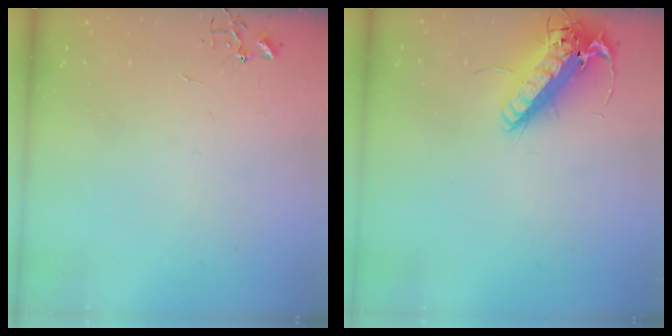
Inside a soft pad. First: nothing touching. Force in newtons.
{"total": 17.8, "press": 17.5, "slide": 3.4}